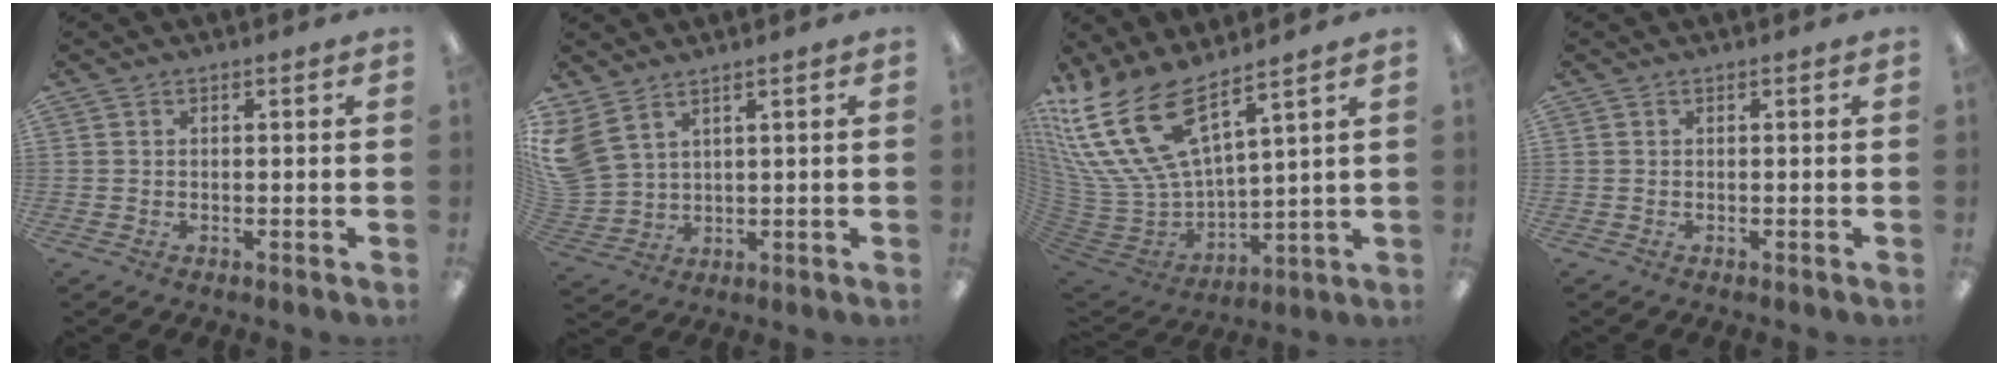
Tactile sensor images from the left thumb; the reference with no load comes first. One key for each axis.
{"total": 7.7, "fx": 4.7, "fy": 4.7, "fz": 3.9, "tx": -0.107, "ty": -0.016, "tz": 0.093}
{"total": 22.0, "fx": 12.6, "fy": 9.6, "fz": 15.1, "tx": -0.354, "ty": -0.087, "tz": 0.232}
{"total": 0.0}